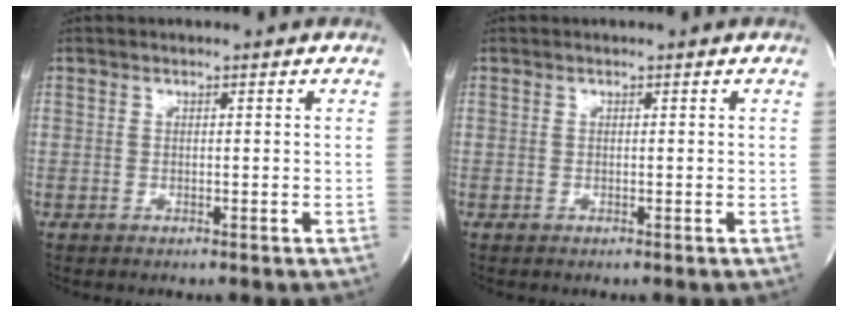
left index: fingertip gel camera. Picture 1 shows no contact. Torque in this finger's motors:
{"motor_torque": [0.00, 0.00, -0.01, -0.01]}